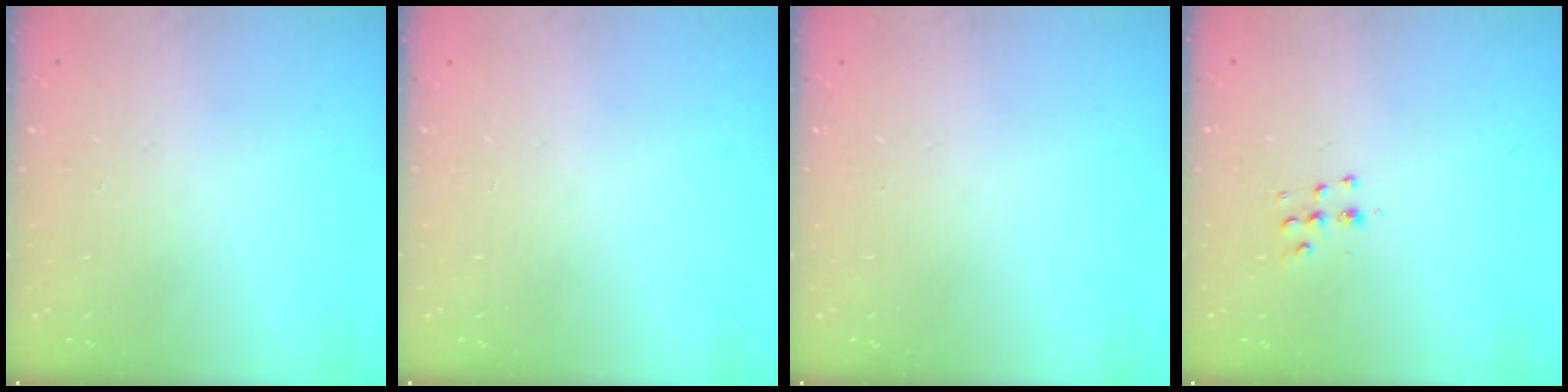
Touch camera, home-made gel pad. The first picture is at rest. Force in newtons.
{"total": 0.0}
{"total": 0.0}
{"total": 5.2, "press": 5.1, "slide": 1.0}